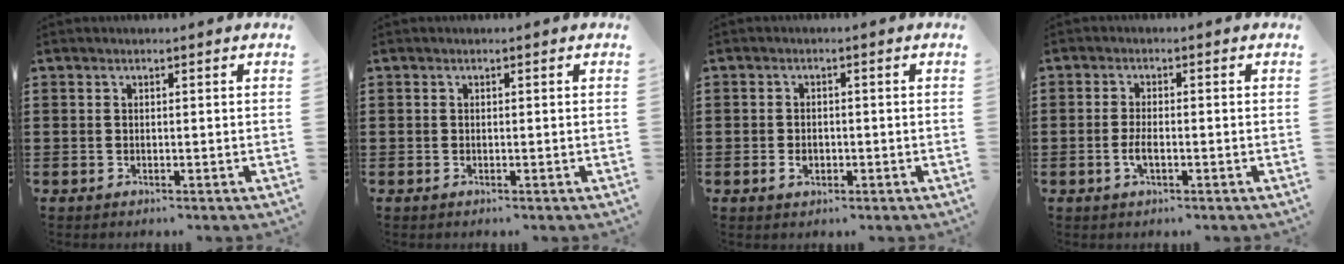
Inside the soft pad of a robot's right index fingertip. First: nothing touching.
{"total": 0.0}
{"total": 1.8, "force": [-0.6, 1.2, 1.2], "torque": [-0.024, 0.004, -0.012]}
{"total": 2.5, "force": [-0.8, 0.7, 2.3], "torque": [-0.049, -0.003, -0.016]}